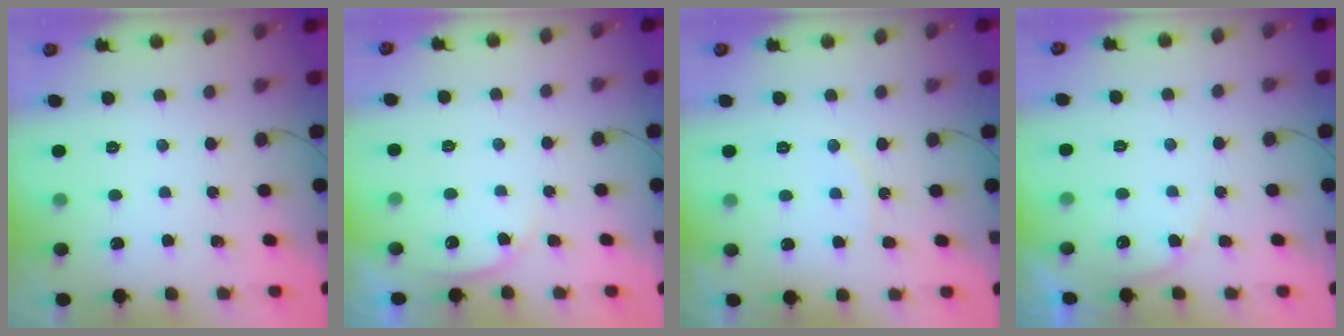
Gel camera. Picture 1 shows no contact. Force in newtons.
{"total": 3.9, "press": 3.5, "slide": 1.8}
{"total": 7.5, "press": 7.5, "slide": 0.3}
{"total": 3.9, "press": 3.9, "slide": 0.5}